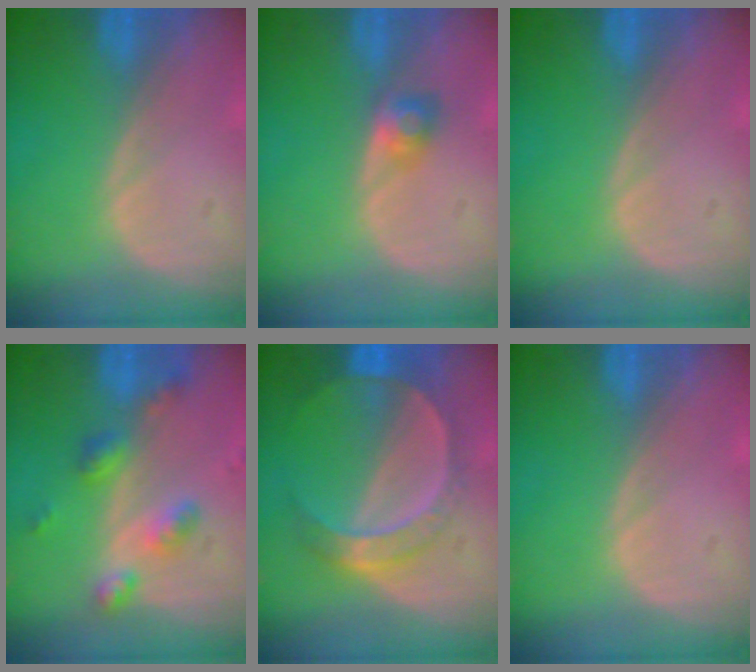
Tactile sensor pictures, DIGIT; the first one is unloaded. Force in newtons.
{"total": 2.5, "press": 2.4, "slide": 0.7}
{"total": 0.0}
{"total": 5.9, "press": 5.2, "slide": 2.8}
{"total": 7.3, "press": 6.4, "slide": 3.4}
{"total": 0.0}